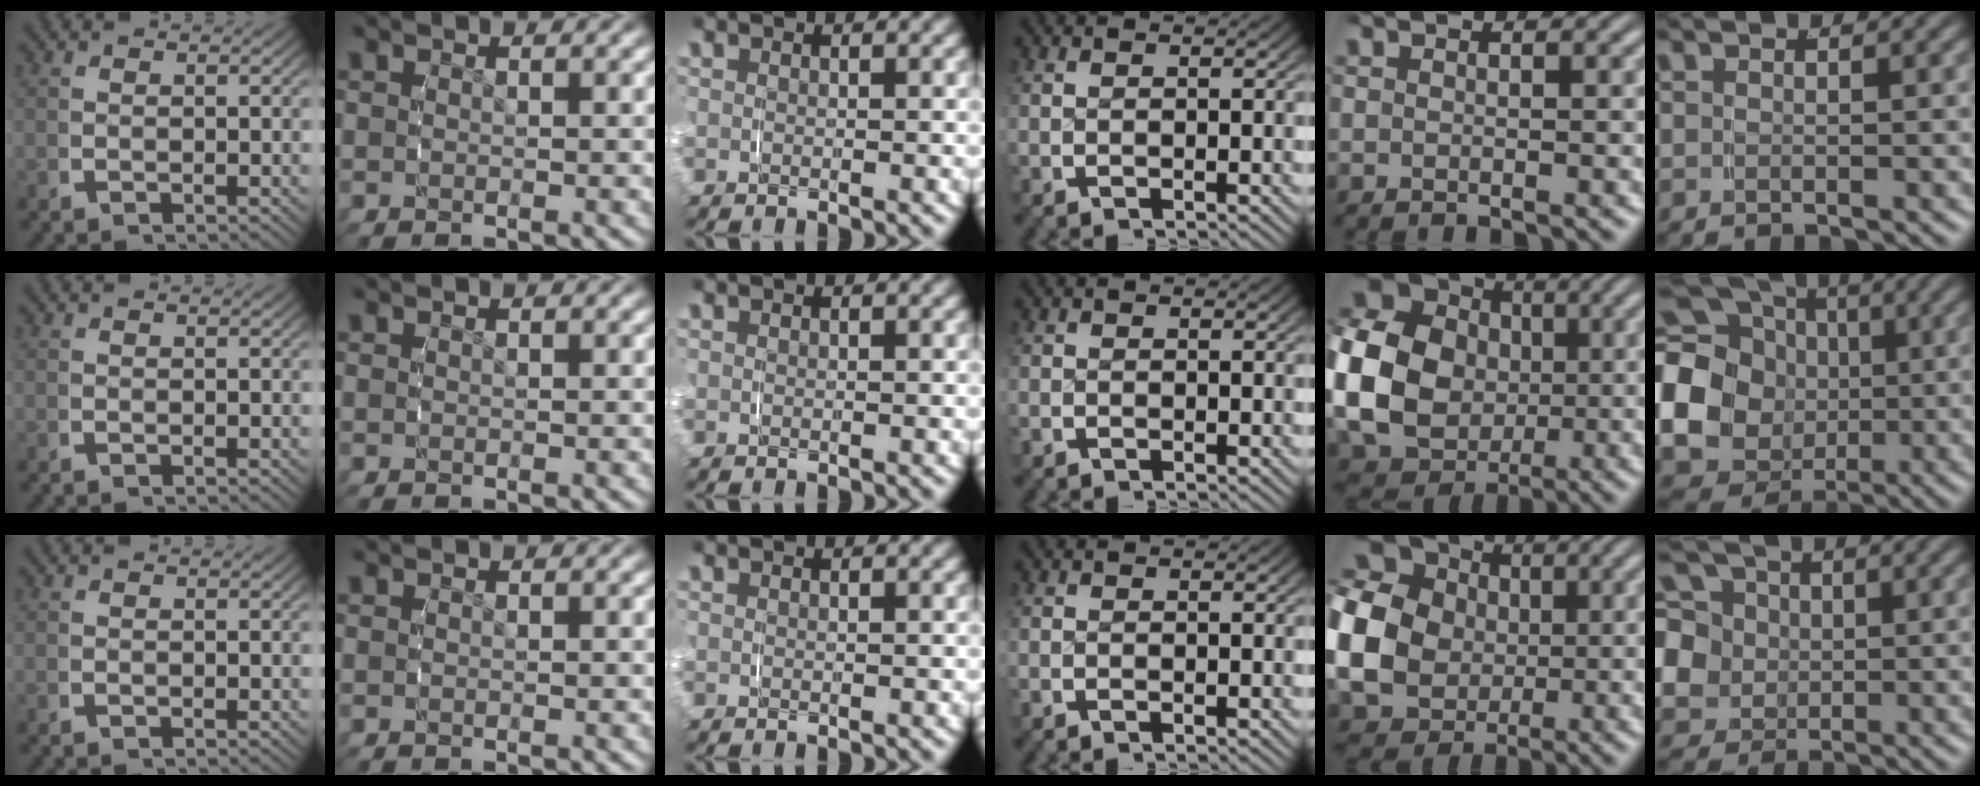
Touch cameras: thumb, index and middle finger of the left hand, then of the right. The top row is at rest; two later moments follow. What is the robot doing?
{"motion": "grasp_and_lifting", "object": "paper towel"}